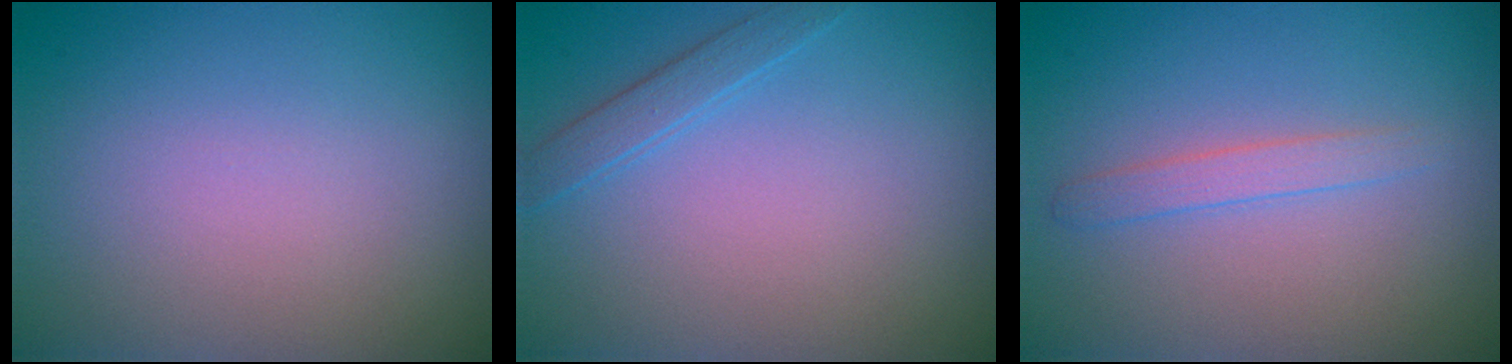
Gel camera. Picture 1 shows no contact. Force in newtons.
{"total": 1.4, "press": 1.4, "slide": 0.1}
{"total": 1.5, "press": 1.4, "slide": 0.1}